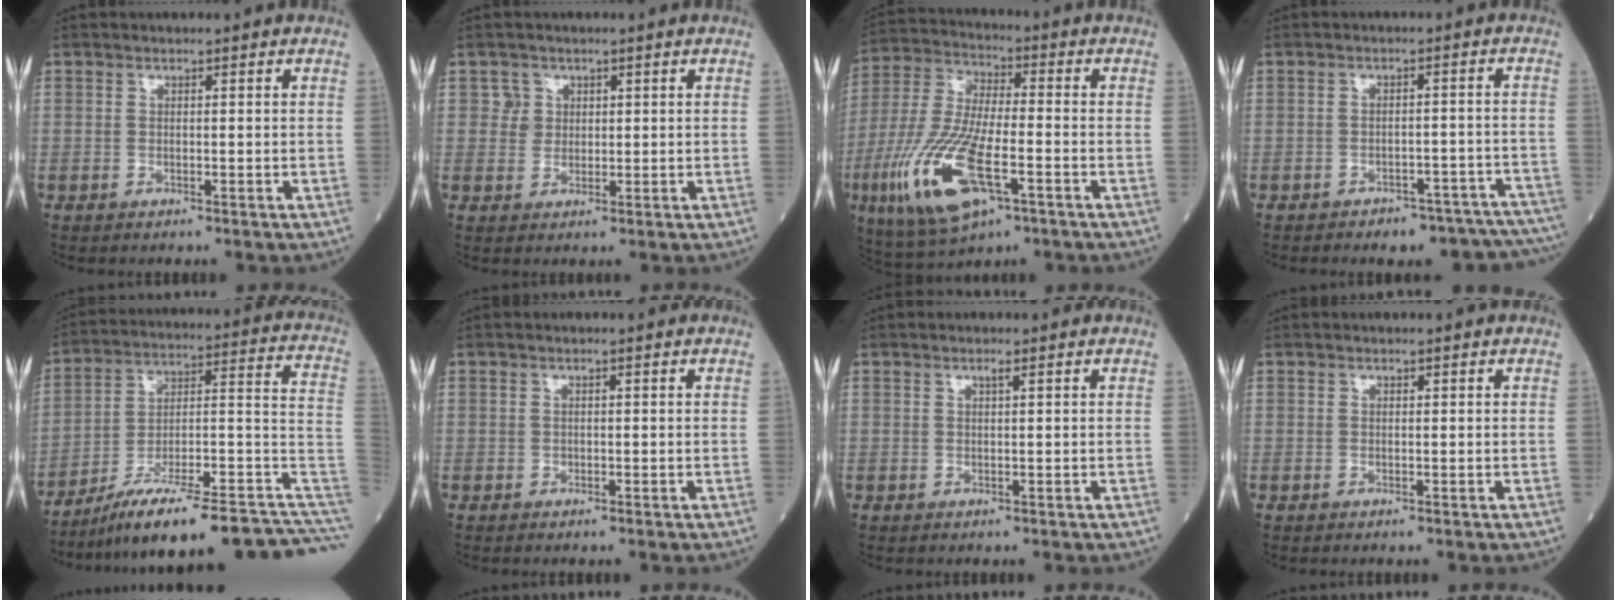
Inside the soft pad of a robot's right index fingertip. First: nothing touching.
{"total": 2.4, "force": [1.0, 2.2, 0.0], "torque": [0.009, 0.000, 0.011]}
{"total": 16.6, "force": [-6.2, 5.1, 14.5], "torque": [-0.318, -0.019, -0.109]}
{"total": 12.6, "force": [-11.2, 4.6, 3.6], "torque": [-0.015, 0.032, -0.122]}
{"total": 26.1, "force": [-19.5, 3.5, 17.1], "torque": [-0.162, 0.036, -0.288]}
{"total": 0.0}
{"total": 0.7, "force": [0.4, -0.1, 0.5], "torque": [-0.011, -0.001, 0.008]}
{"total": 0.0}